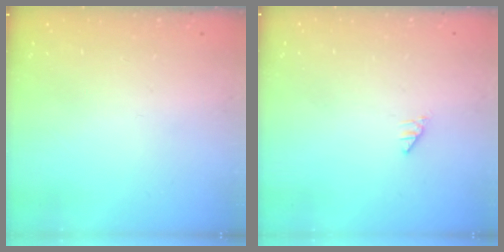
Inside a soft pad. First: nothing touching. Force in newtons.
{"total": 0.0}